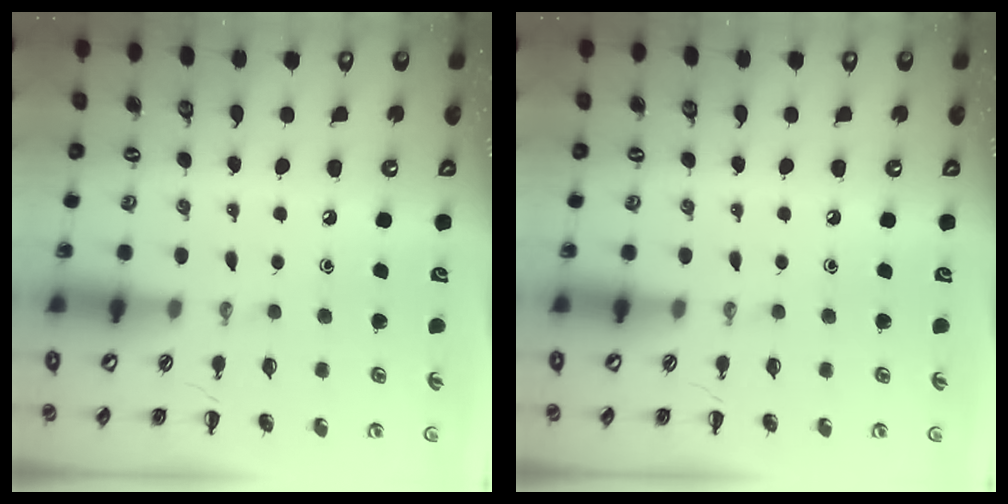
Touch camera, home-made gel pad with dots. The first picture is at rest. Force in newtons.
{"total": 0.0}